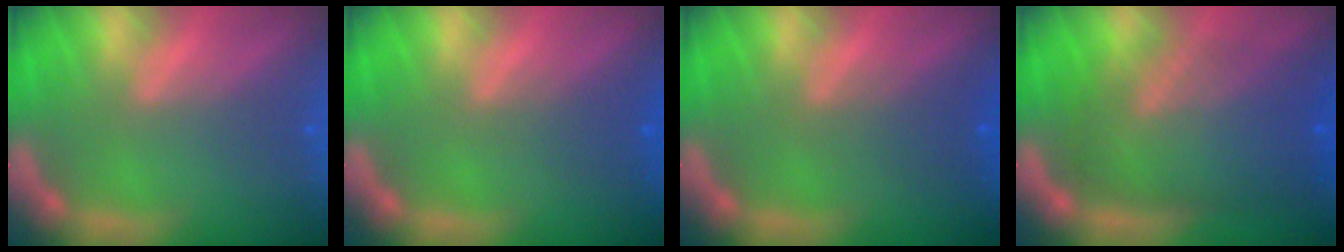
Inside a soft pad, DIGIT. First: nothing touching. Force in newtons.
{"total": 1.9}
{"total": 2.5}
{"total": 10.0}